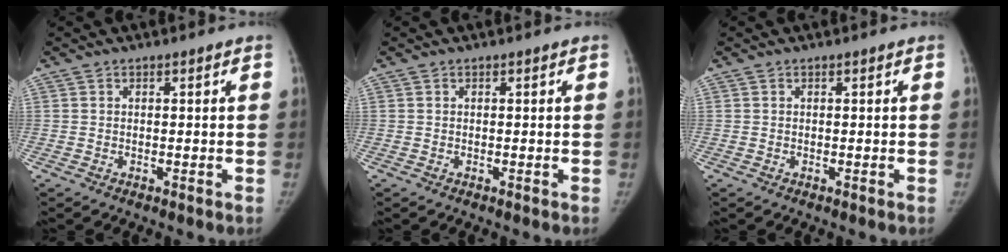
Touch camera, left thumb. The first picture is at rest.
{"total": 0.0}
{"total": 0.0}